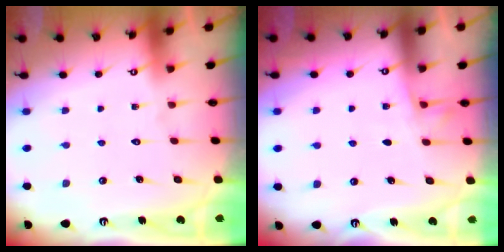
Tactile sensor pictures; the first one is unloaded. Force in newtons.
{"total": 3.8, "press": 3.7, "slide": 0.5}